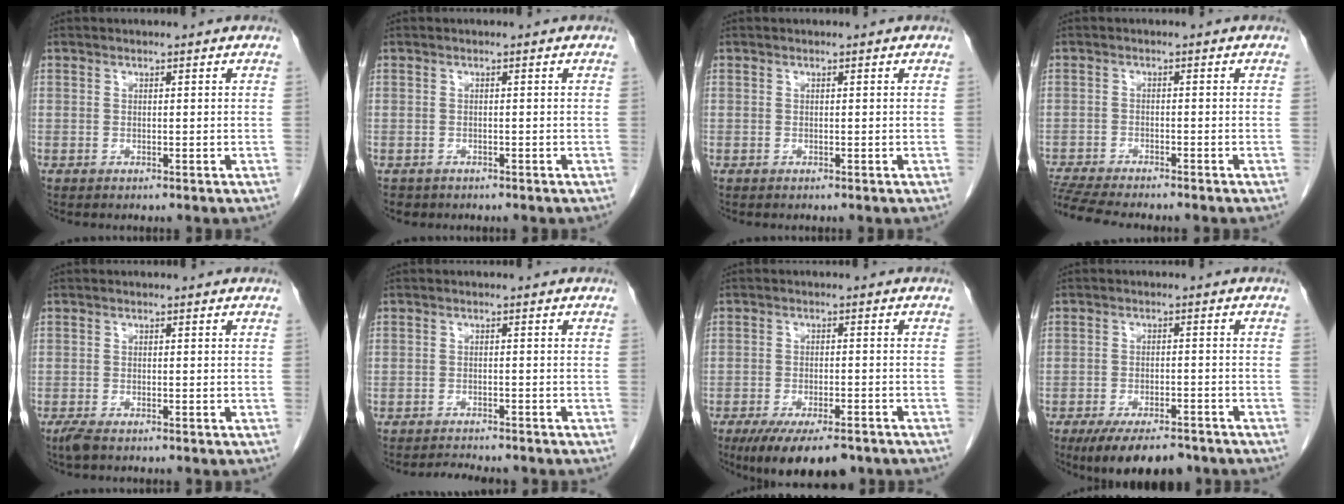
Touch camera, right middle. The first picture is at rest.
{"total": 1.5, "force": [-1.1, 1.0, 0.1], "torque": [-0.008, 0.001, -0.015]}
{"total": 0.0}
{"total": 10.1, "force": [-9.0, 1.0, 4.4], "torque": [-0.072, -0.013, -0.142]}
{"total": 2.0, "force": [-1.5, 0.5, 1.2], "torque": [-0.032, -0.007, -0.027]}
{"total": 4.3, "force": [-4.0, 0.6, 1.3], "torque": [-0.018, -0.008, -0.058]}
{"total": 11.2, "force": [-8.3, 3.3, 6.7], "torque": [-0.098, -0.011, -0.122]}
{"total": 9.9, "force": [-7.8, 3.3, 5.2], "torque": [-0.076, -0.008, -0.119]}